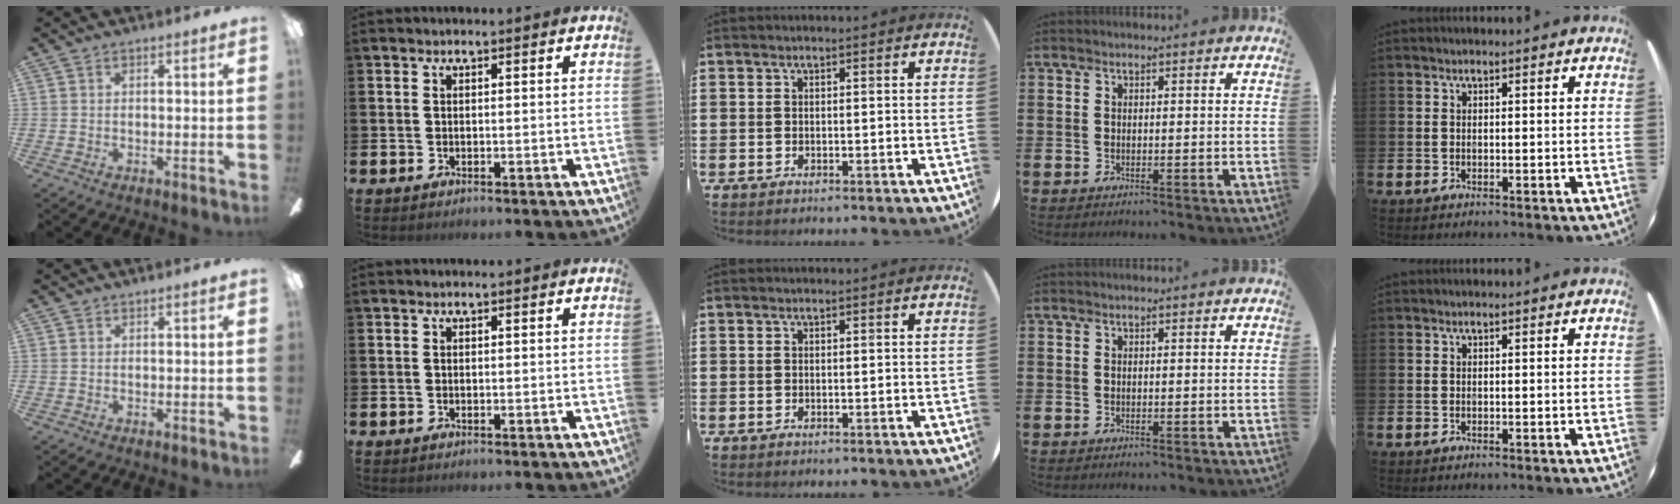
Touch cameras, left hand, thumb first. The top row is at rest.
{}